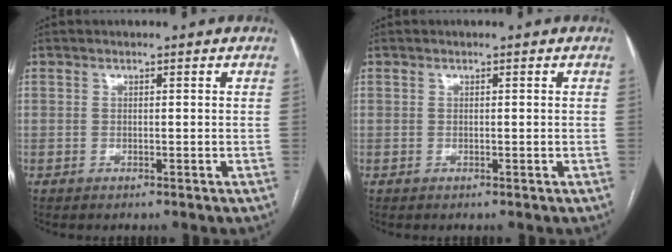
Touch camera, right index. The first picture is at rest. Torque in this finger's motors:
{"motor_torque": [0.07, 0.04, 0.01, 0.01]}